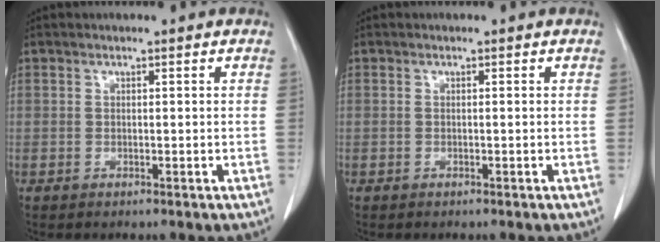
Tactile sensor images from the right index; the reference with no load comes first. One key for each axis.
{"total": 0.0}